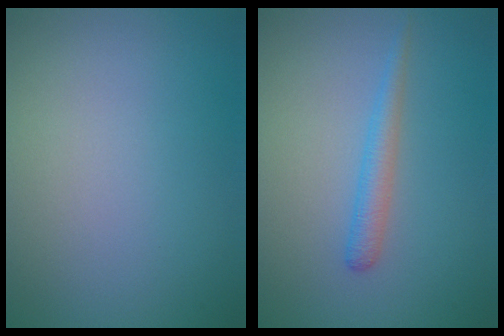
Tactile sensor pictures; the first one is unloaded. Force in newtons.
{"total": 1.8, "press": 1.8, "slide": 0.1}